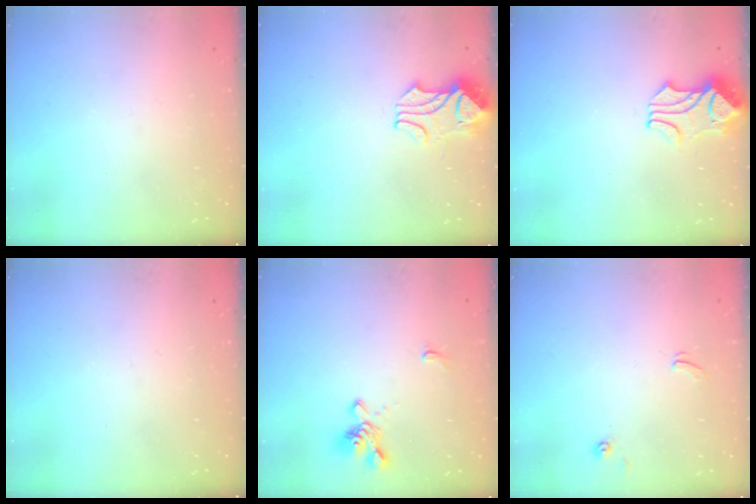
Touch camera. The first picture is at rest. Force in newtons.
{"total": 2.1, "press": 2.0, "slide": 0.8}
{"total": 2.0, "press": 1.7, "slide": 1.1}
{"total": 0.0}
{"total": 1.6, "press": 1.0, "slide": 1.2}
{"total": 0.6, "press": 0.6, "slide": 0.3}